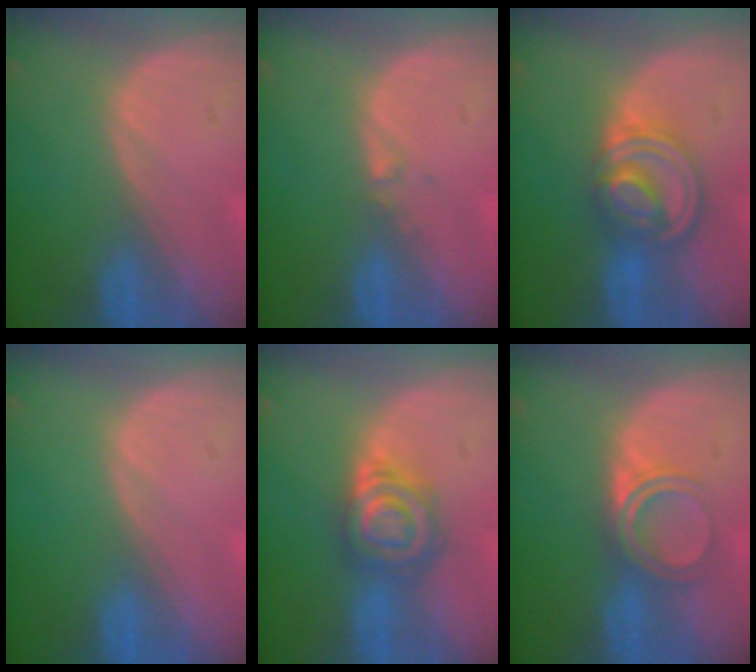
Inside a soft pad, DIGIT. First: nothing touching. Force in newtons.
{"total": 0.7, "press": 0.6, "slide": 0.4}
{"total": 7.9, "press": 6.9, "slide": 3.9}
{"total": 0.0}
{"total": 6.7, "press": 6.3, "slide": 2.1}
{"total": 4.7, "press": 4.2, "slide": 2.2}